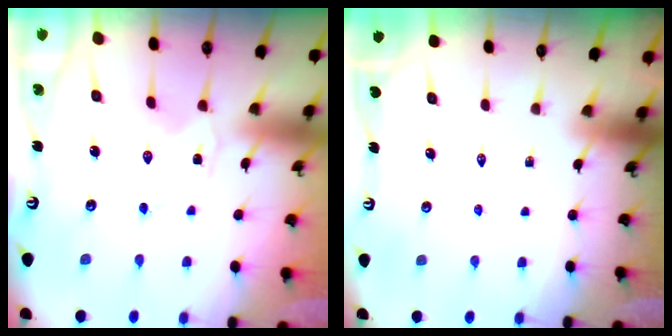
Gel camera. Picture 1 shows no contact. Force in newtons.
{"total": 0.0}